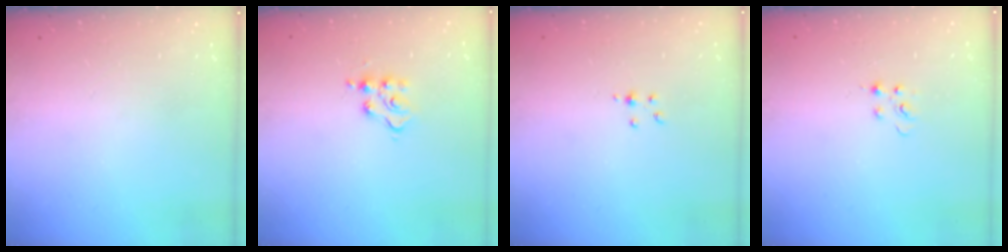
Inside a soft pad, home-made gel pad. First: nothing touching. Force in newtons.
{"total": 5.1, "press": 5.1, "slide": 0.4}
{"total": 2.4, "press": 2.4, "slide": 0.3}
{"total": 3.8, "press": 3.7, "slide": 0.4}